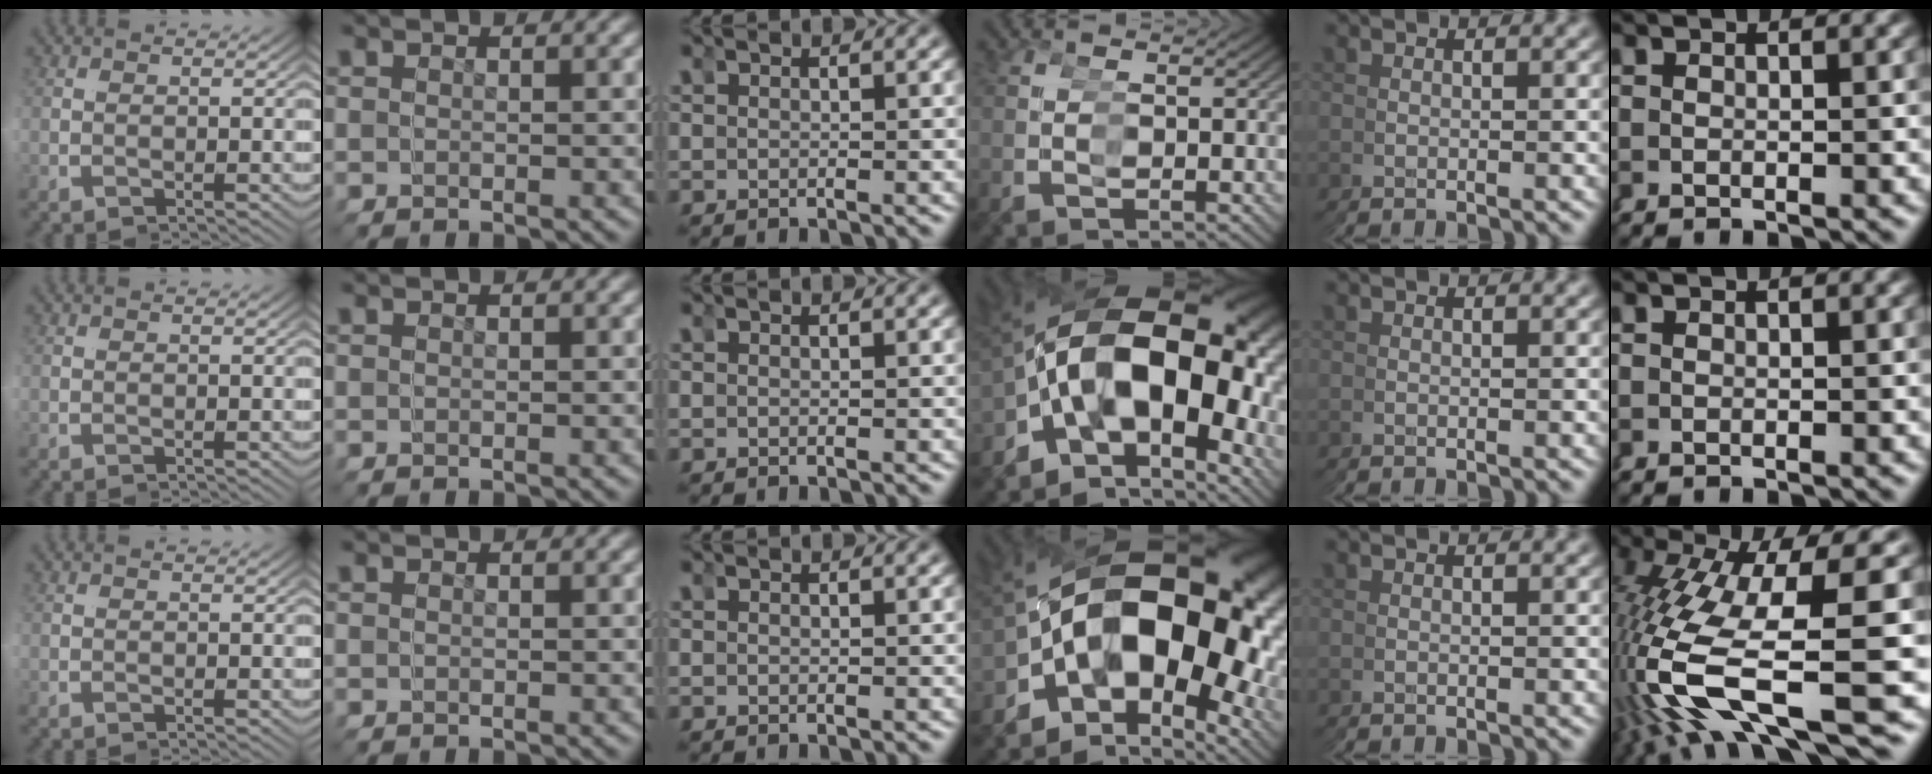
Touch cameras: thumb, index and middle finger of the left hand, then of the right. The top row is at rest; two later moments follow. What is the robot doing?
{"motion": "grasp_and_lifting", "object": "tape"}